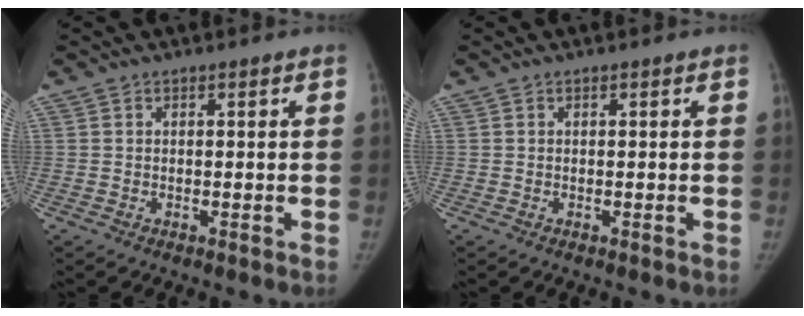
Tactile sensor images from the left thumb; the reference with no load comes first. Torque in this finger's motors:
{"motor_torque": [0.17, 0.02, 0.09, 0.02, 0.06]}